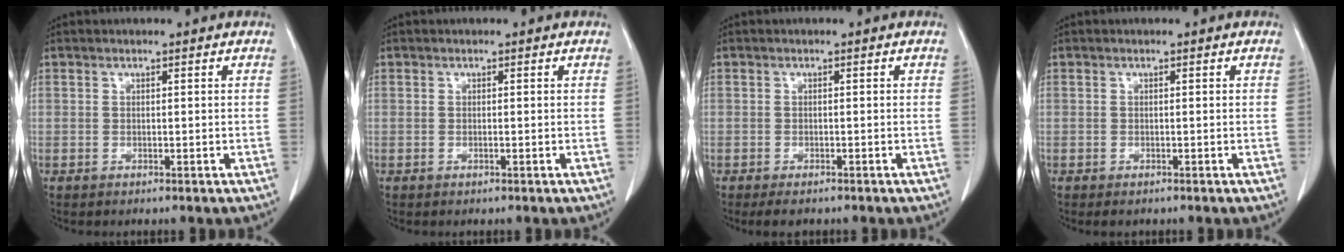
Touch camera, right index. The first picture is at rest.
{"total": 0.0}
{"total": 2.5, "force": [-2.0, 0.8, 1.3], "torque": [-0.019, -0.005, -0.027]}
{"total": 0.9, "force": [-0.7, 0.4, 0.5], "torque": [-0.007, -0.001, -0.007]}